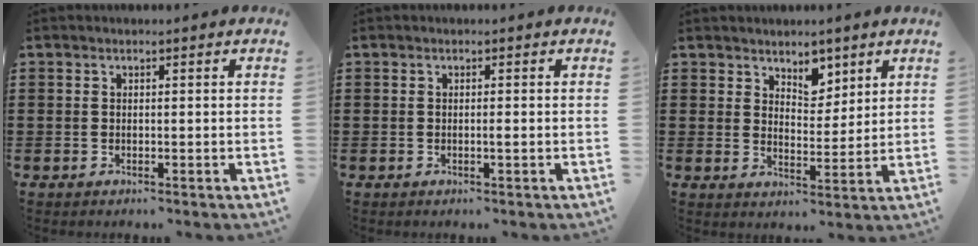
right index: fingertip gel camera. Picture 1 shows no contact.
{"total": 0.6, "force": [-0.2, 0.0, 0.6], "torque": [-0.011, -0.003, -0.003]}
{"total": 4.4, "force": [3.6, 2.4, 1.0], "torque": [-0.027, -0.002, 0.065]}